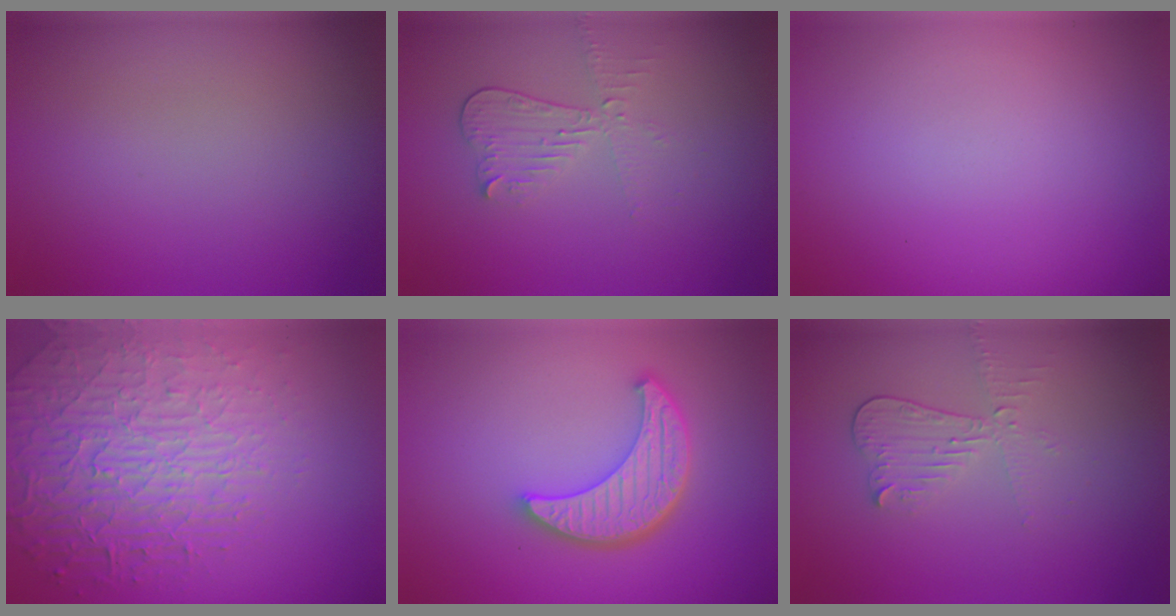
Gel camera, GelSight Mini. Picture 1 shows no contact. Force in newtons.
{"total": 2.5, "press": 2.3, "slide": 0.9}
{"total": 0.0}
{"total": 7.4, "press": 5.3, "slide": 5.1}
{"total": 5.5, "press": 4.2, "slide": 3.6}
{"total": 2.3, "press": 2.1, "slide": 0.8}